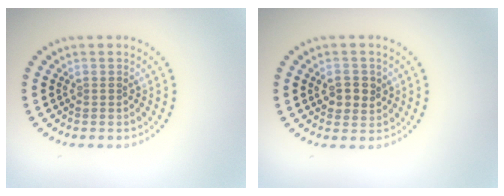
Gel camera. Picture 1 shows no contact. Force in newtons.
{"total": 2.5, "press": 2.4, "slide": 0.6}